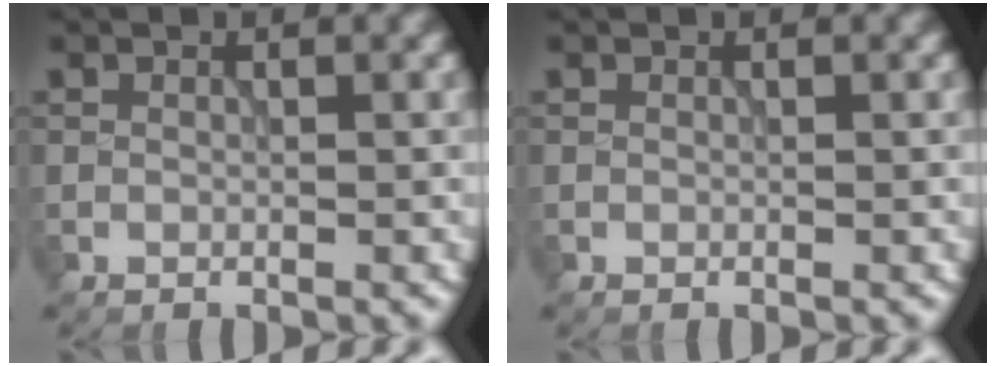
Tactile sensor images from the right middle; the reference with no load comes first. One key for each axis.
{"total": 0.0}